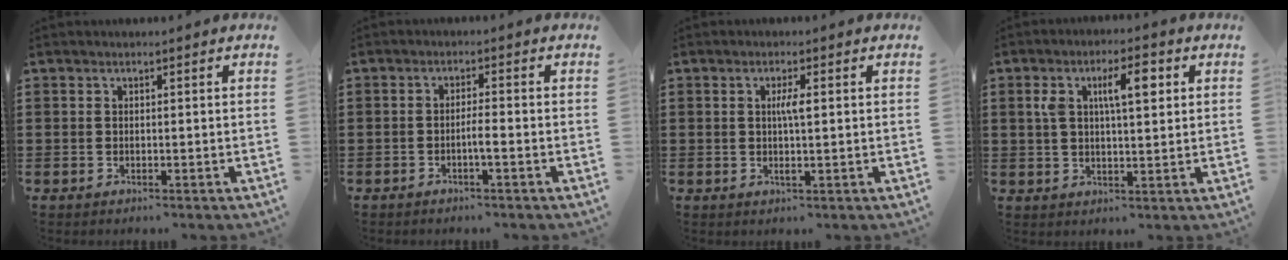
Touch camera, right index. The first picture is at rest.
{"total": 2.2, "force": [-1.1, 0.1, 1.9], "torque": [-0.034, 0.000, -0.020]}
{"total": 2.5, "force": [0.3, 0.3, 2.5], "torque": [-0.049, -0.003, 0.003]}
{"total": 6.8, "force": [2.2, 2.6, 5.9], "torque": [-0.100, 0.004, 0.029]}